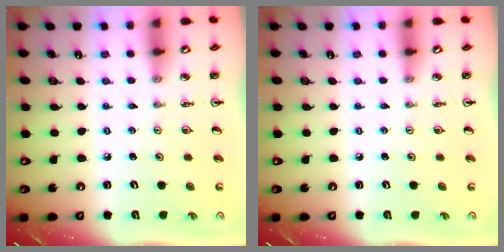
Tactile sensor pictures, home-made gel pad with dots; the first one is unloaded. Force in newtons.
{"total": 0.0}